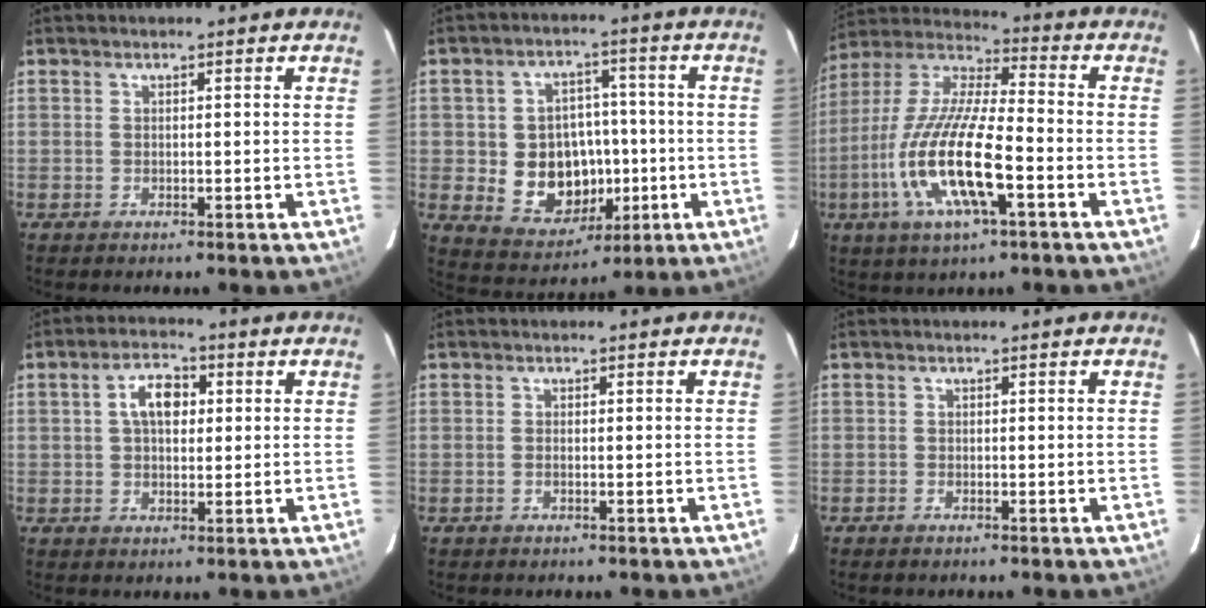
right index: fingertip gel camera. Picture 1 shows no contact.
{"total": 12.6, "force": [-2.0, 10.5, 6.7], "torque": [-0.147, 0.011, -0.009]}
{"total": 18.7, "force": [-6.4, 4.6, 16.9], "torque": [-0.348, -0.018, -0.129]}
{"total": 5.9, "force": [1.2, 3.5, 4.6], "torque": [-0.080, 0.019, 0.021]}
{"total": 0.5, "force": [-0.2, 0.2, 0.4], "torque": [-0.009, 0.001, -0.006]}
{"total": 0.8, "force": [-0.7, 0.4, 0.2], "torque": [-0.006, 0.000, -0.015]}